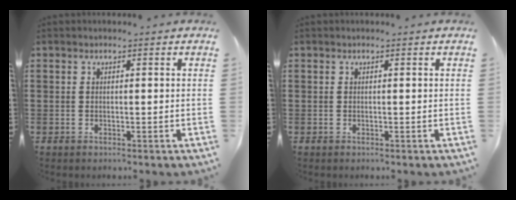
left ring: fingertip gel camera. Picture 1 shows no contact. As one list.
[{"total": 0.0}]